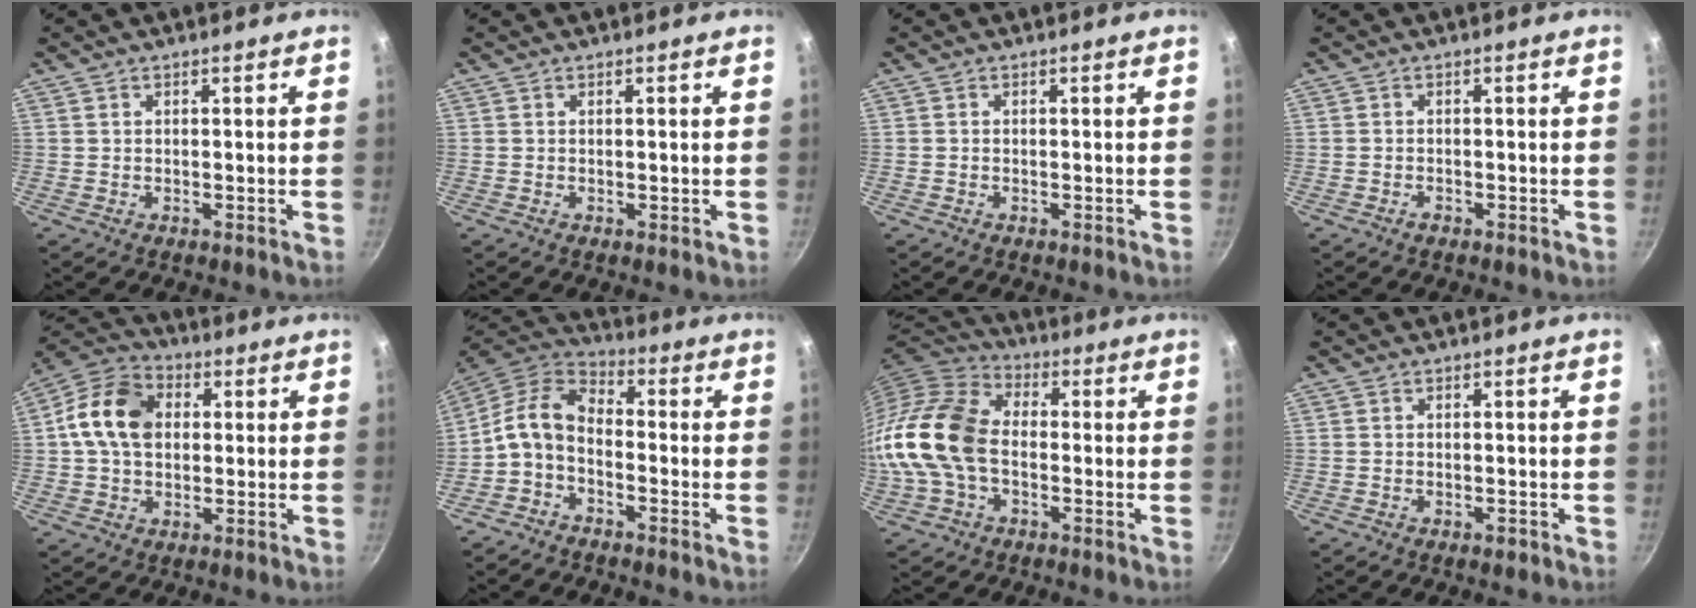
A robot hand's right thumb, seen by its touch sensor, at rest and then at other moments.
{"total": 0.5, "force": [0.0, 0.2, 0.5], "torque": [-0.007, 0.000, 0.000]}
{"total": 0.0}
{"total": 1.1, "force": [-0.8, 0.5, 0.5], "torque": [-0.012, 0.008, -0.016]}
{"total": 13.0, "force": [1.7, 9.6, 8.6], "torque": [-0.131, 0.018, 0.012]}
{"total": 9.2, "force": [-2.5, 5.7, 6.8], "torque": [-0.139, 0.050, -0.062]}
{"total": 15.5, "force": [-2.2, 10.5, 11.2], "torque": [-0.202, 0.032, -0.061]}
{"total": 1.0, "force": [-0.6, 0.5, 0.6], "torque": [-0.015, 0.004, -0.008]}